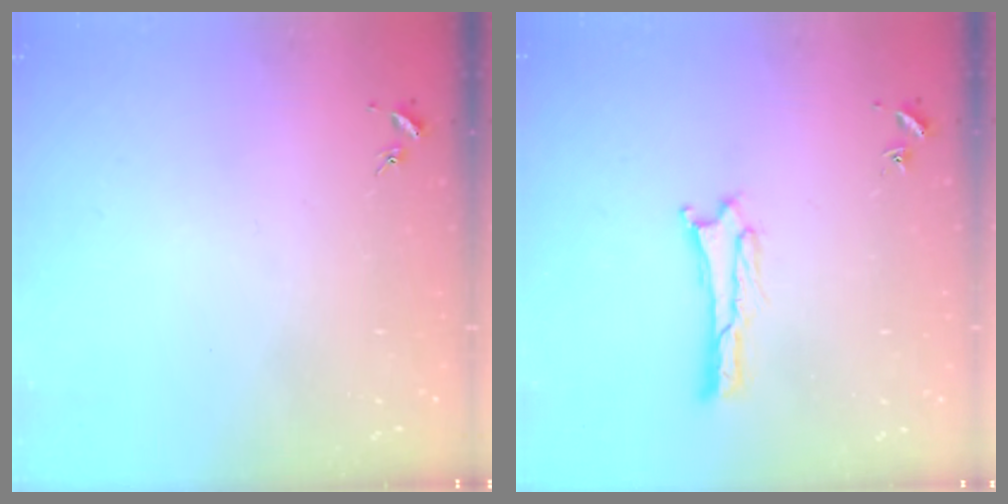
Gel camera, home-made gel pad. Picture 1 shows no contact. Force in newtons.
{"total": 1.9, "press": 1.9, "slide": 0.1}